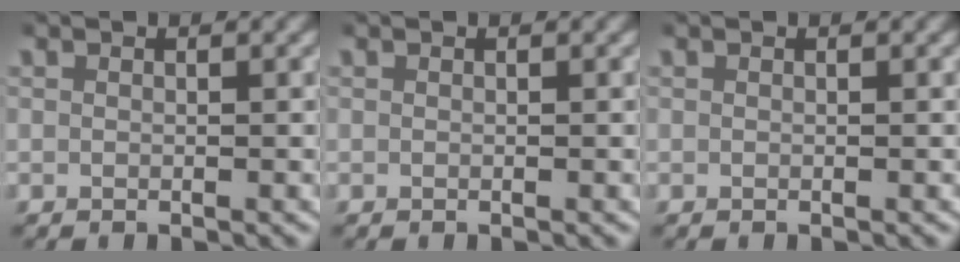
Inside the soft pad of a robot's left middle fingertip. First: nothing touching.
{"total": 0.0}
{"total": 0.0}